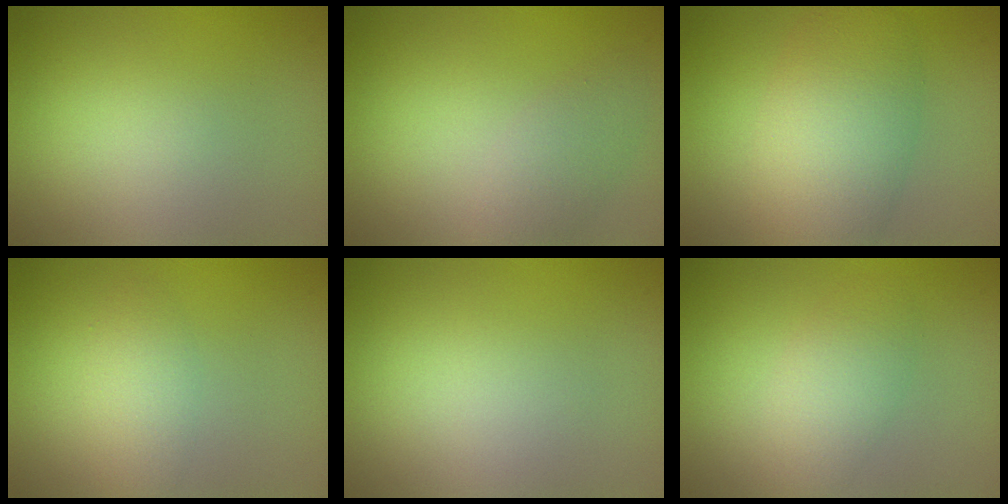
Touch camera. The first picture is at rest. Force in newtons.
{"total": 2.1, "press": 2.1, "slide": 0.1}
{"total": 6.1, "press": 6.1, "slide": 0.3}
{"total": 2.0, "press": 2.0, "slide": 0.0}
{"total": 0.0}
{"total": 2.6, "press": 2.6, "slide": 0.1}